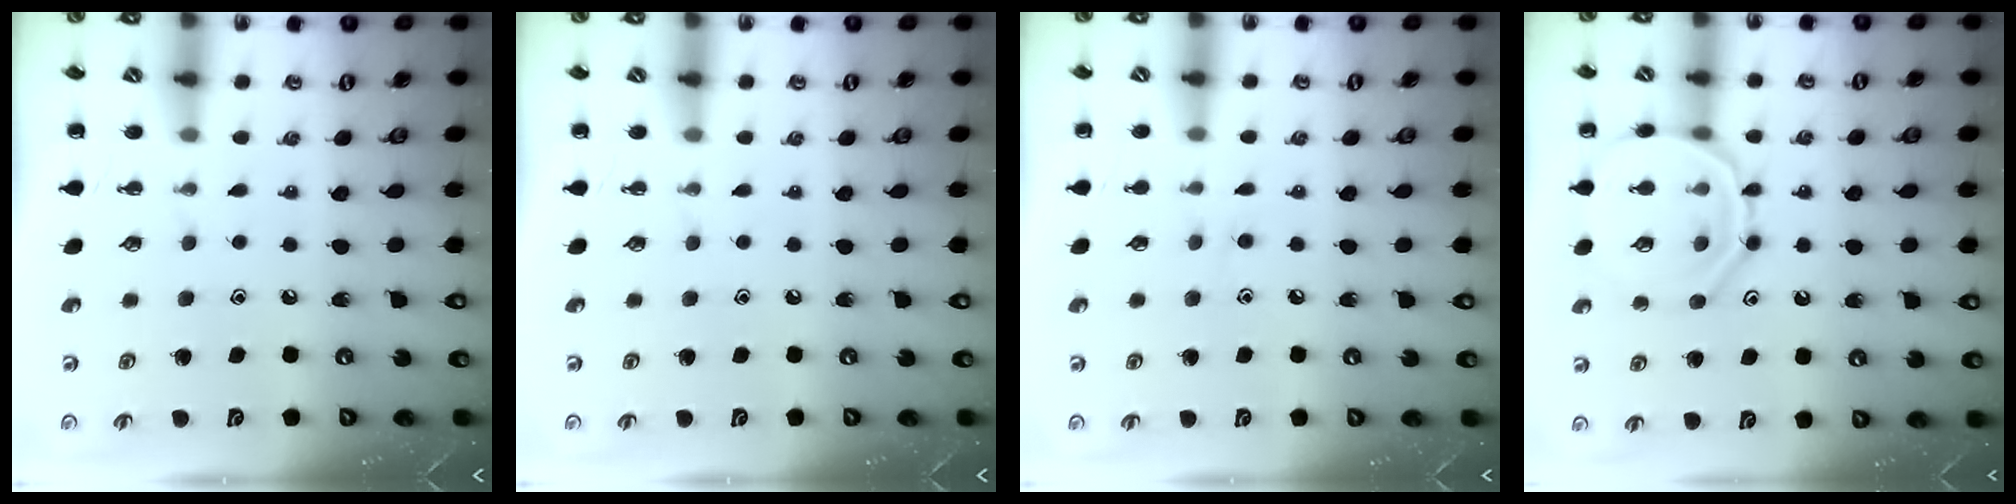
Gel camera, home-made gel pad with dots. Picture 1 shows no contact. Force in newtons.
{"total": 0.0}
{"total": 5.4, "press": 5.0, "slide": 2.0}
{"total": 12.8, "press": 12.7, "slide": 1.2}